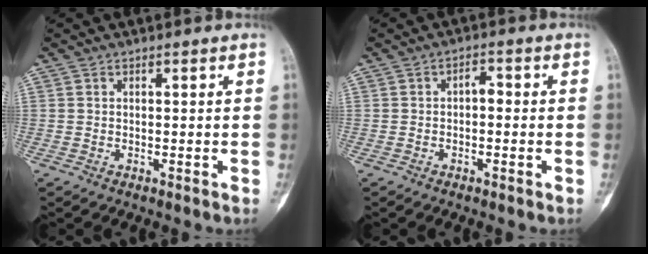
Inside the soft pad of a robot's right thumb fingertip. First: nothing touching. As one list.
[{"total": 2.4, "force": [-0.3, 1.3, 2.0], "torque": [-0.021, 0.011, -0.010]}]